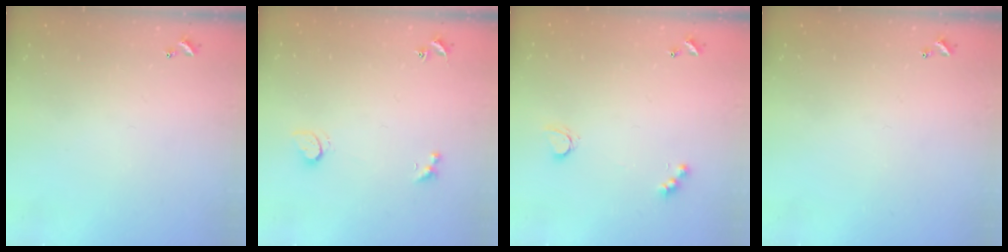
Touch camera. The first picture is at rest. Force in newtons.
{"total": 1.8, "press": 1.7, "slide": 0.5}
{"total": 2.9, "press": 2.9, "slide": 0.5}
{"total": 0.0}